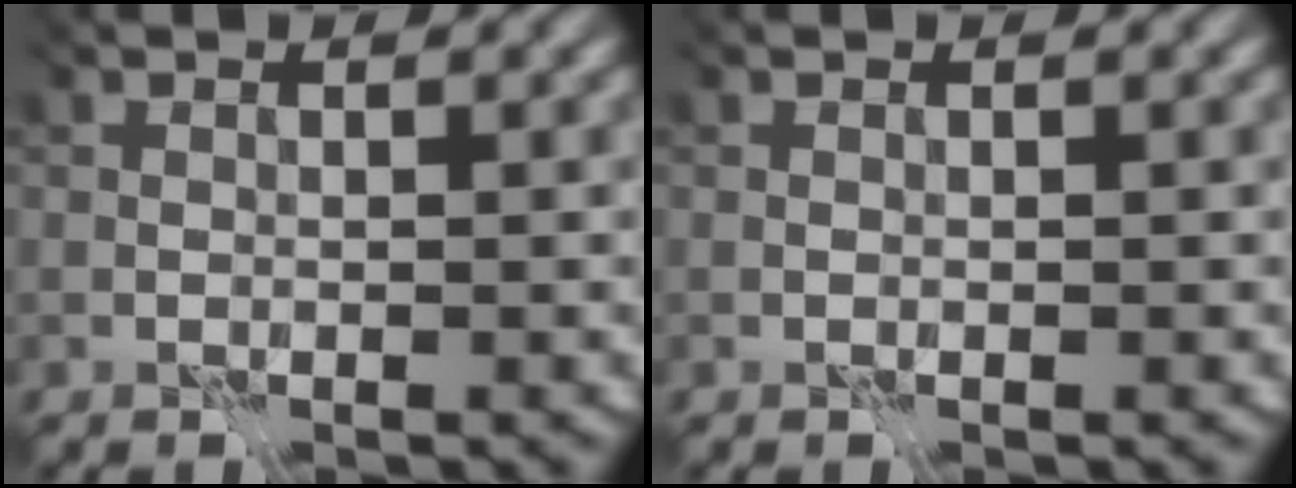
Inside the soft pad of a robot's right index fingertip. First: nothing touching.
{"total": 0.0}